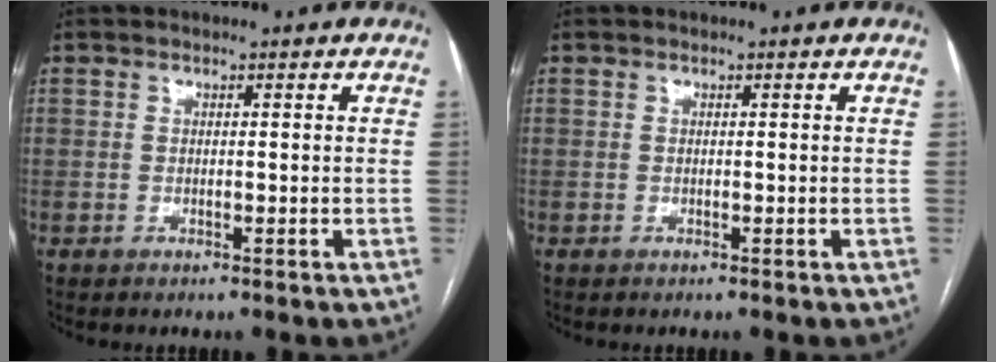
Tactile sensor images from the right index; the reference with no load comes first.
{"total": 0.0}